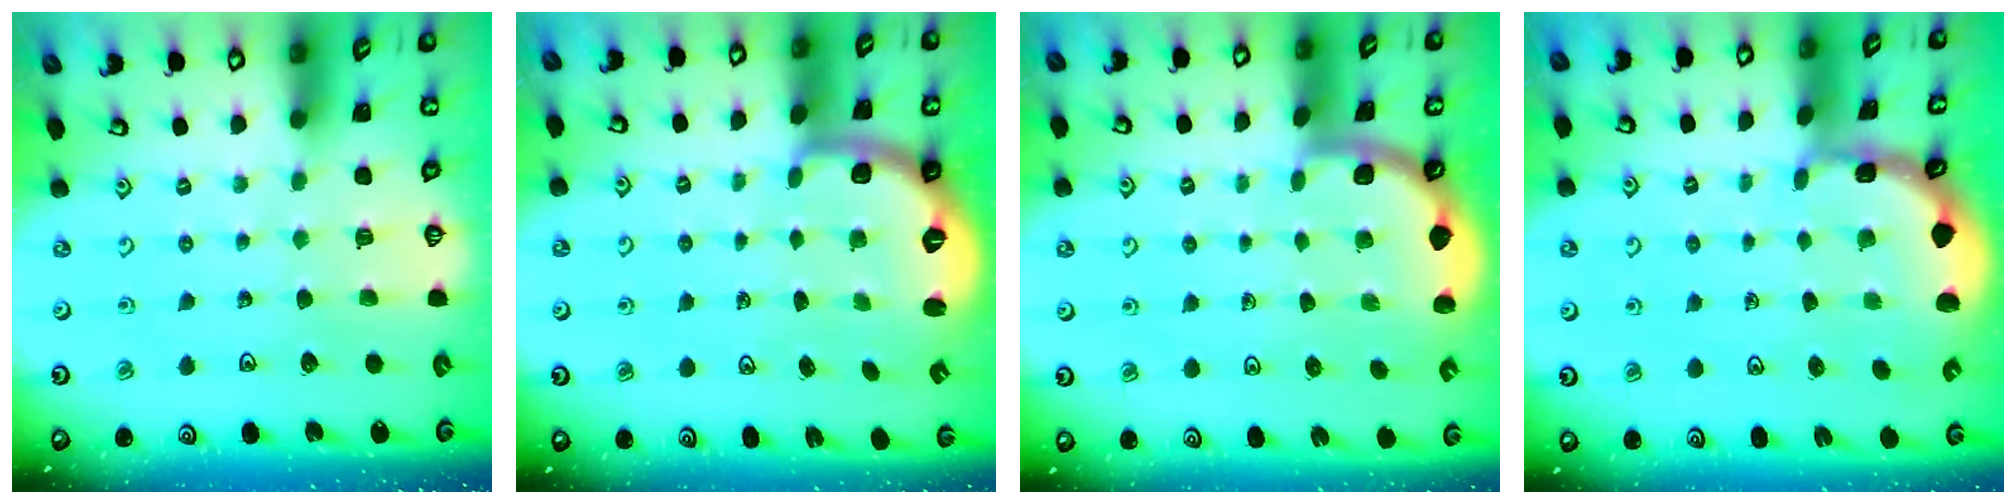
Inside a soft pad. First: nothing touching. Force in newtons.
{"total": 2.5, "press": 2.0, "slide": 1.6}
{"total": 1.7, "press": 1.7, "slide": 0.1}
{"total": 1.4, "press": 1.4, "slide": 0.1}